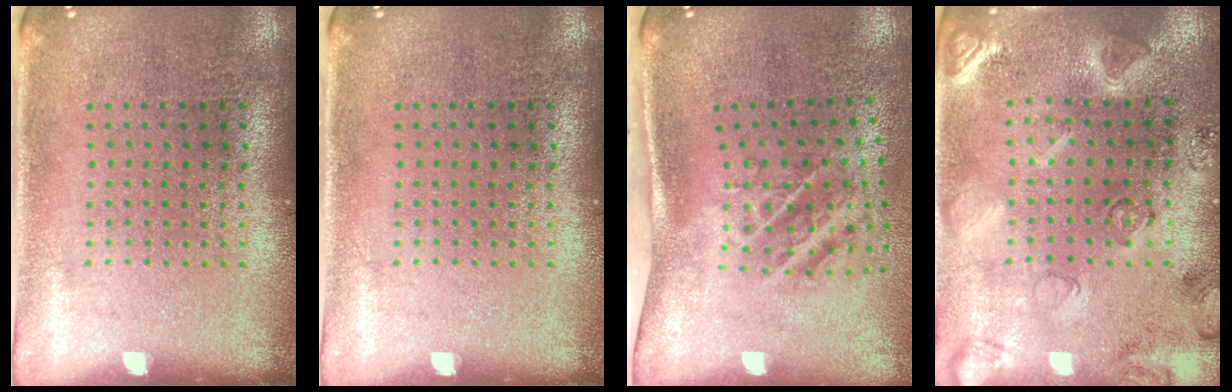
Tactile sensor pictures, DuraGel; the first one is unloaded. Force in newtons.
{"total": 0.0}
{"total": 2.0, "press": 1.2, "slide": 1.7}
{"total": 2.7, "press": 2.7, "slide": 0.4}